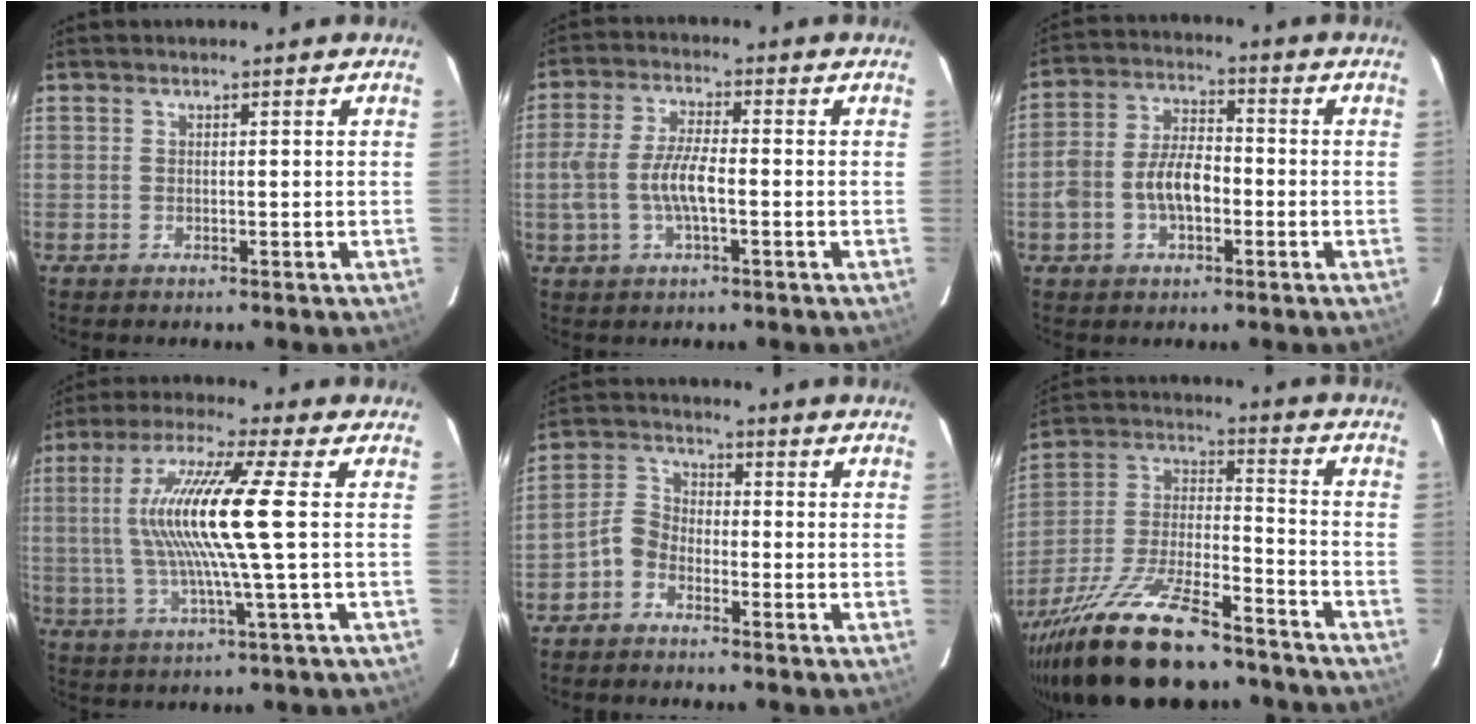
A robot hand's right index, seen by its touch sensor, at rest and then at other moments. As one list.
[{"total": 7.8, "force": [-1.7, 2.6, 7.2], "torque": [-0.149, 0.003, -0.031]}, {"total": 9.0, "force": [-2.5, 5.3, 6.8], "torque": [-0.140, 0.018, -0.042]}, {"total": 14.3, "force": [0.9, -0.5, 14.2], "torque": [-0.271, 0.002, 0.018]}, {"total": 4.4, "force": [-2.8, 2.9, 1.7], "torque": [-0.041, 0.018, -0.062]}, {"total": 24.3, "force": [-18.1, 7.0, 14.7], "torque": [-0.290, -0.028, -0.299]}]